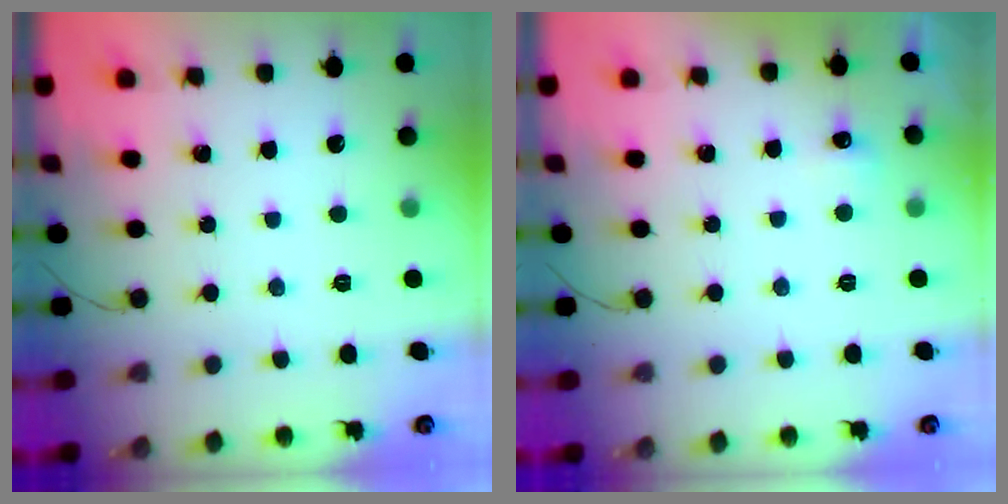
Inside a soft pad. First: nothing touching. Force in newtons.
{"total": 12.4, "press": 4.3, "slide": 11.6}